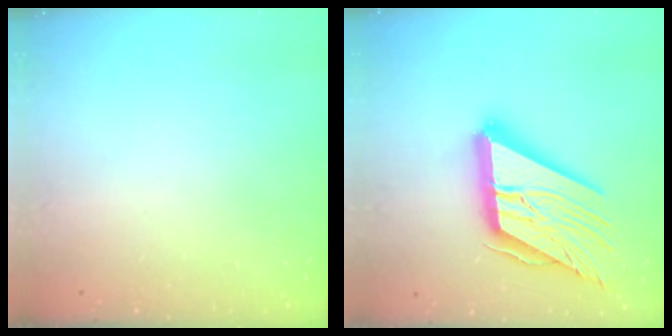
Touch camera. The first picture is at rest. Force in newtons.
{"total": 23.2, "press": 23.0, "slide": 2.7}